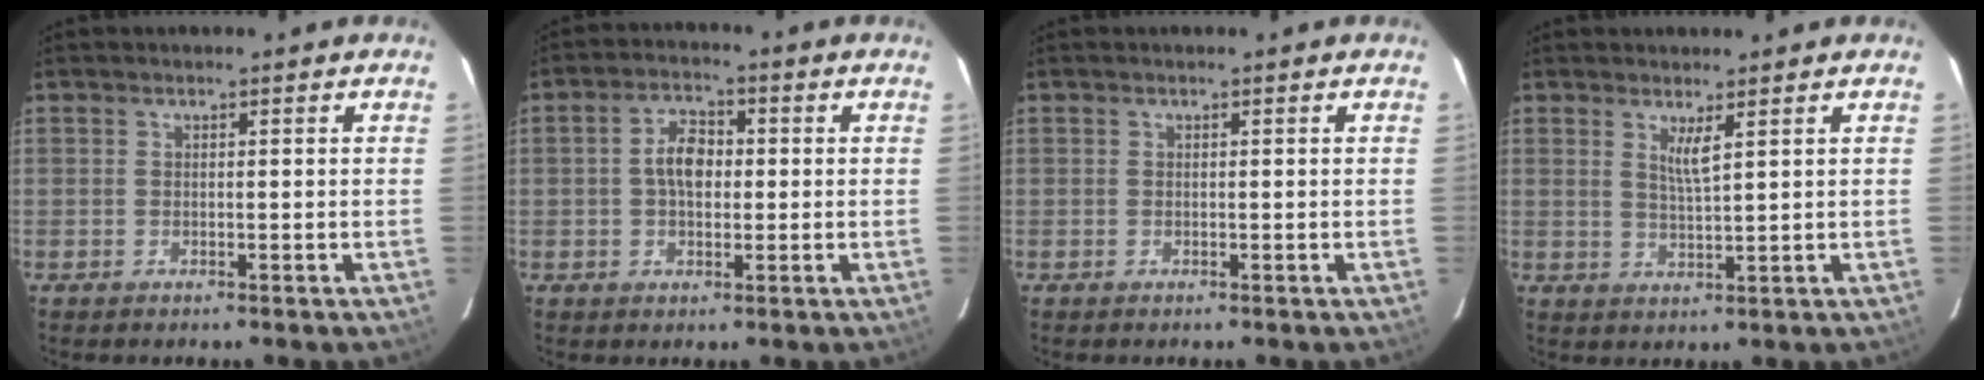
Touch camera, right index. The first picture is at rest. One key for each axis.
{"total": 5.5, "fx": 0.1, "fy": 3.4, "fz": 4.3, "tx": -0.078, "ty": 0.015, "tz": 0.003}
{"total": 0.0}
{"total": 3.1, "fx": 1.7, "fy": 0.1, "fz": 2.6, "tx": -0.049, "ty": -0.009, "tz": 0.030}